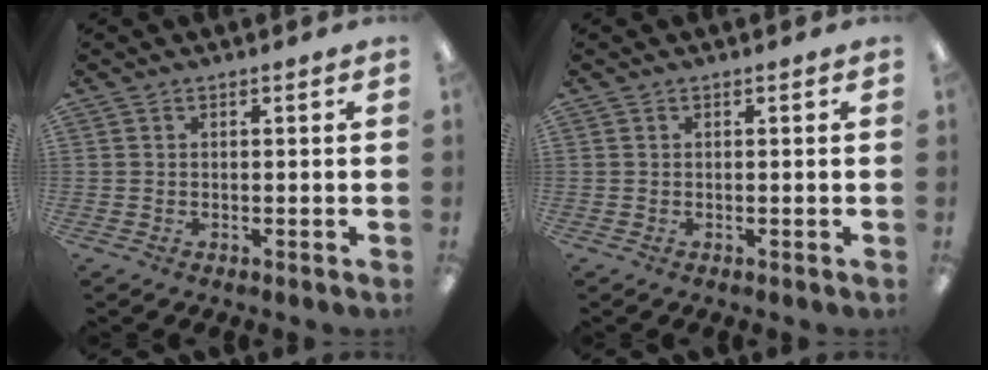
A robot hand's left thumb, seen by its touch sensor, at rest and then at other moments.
{"total": 0.0}